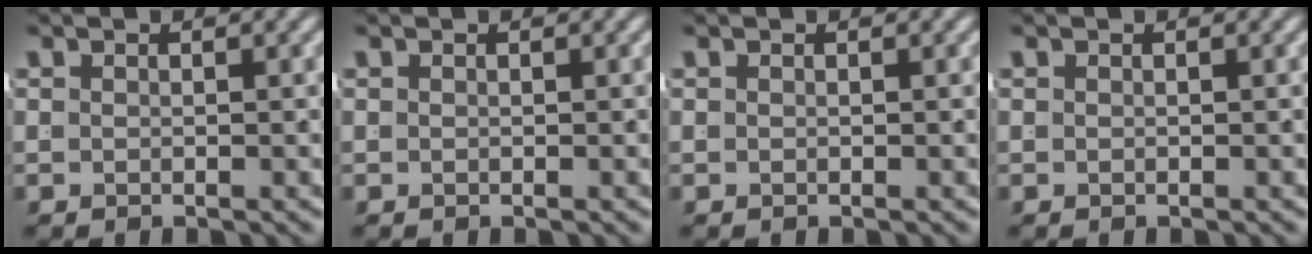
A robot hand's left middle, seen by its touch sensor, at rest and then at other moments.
{"total": 0.0}
{"total": 0.0}
{"total": 0.0}